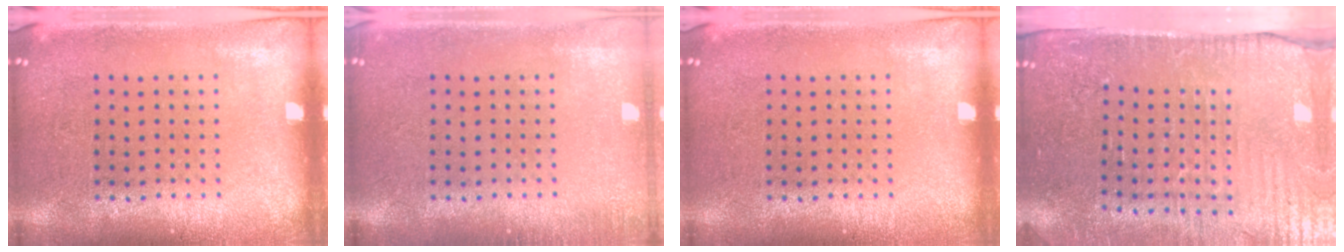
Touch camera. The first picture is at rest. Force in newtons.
{"total": 0.9, "press": 0.9, "slide": 0.2}
{"total": 0.0}
{"total": 4.2, "press": 3.8, "slide": 1.7}